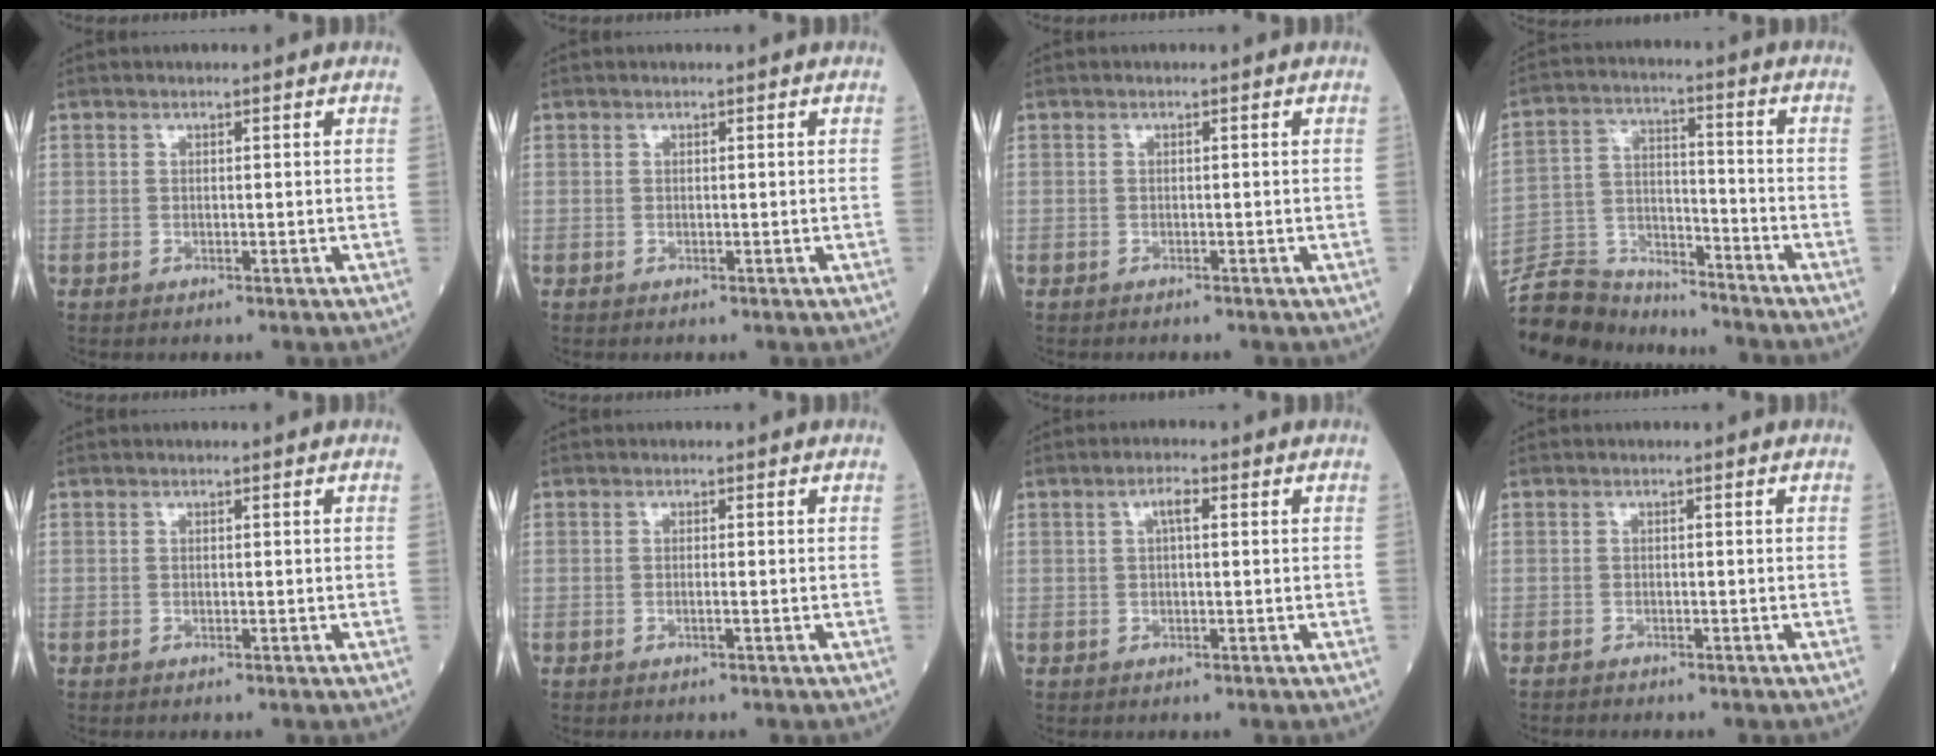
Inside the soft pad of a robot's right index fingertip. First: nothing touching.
{"total": 0.0}
{"total": 0.8, "force": [-0.7, 0.3, 0.2], "torque": [-0.010, -0.001, -0.010]}
{"total": 12.2, "force": [-11.9, 2.6, 1.3], "torque": [-0.026, 0.024, -0.221]}
{"total": 0.0}
{"total": 0.7, "force": [-0.3, -0.1, 0.6], "torque": [-0.012, 0.001, -0.005]}
{"total": 2.2, "force": [0.6, 0.5, 2.0], "torque": [-0.039, 0.007, 0.010]}
{"total": 0.9, "force": [-0.8, 0.2, 0.0], "torque": [-0.006, -0.001, -0.016]}